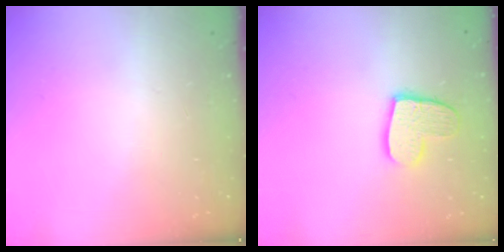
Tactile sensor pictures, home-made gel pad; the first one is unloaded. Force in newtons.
{"total": 11.9, "press": 11.9, "slide": 0.9}